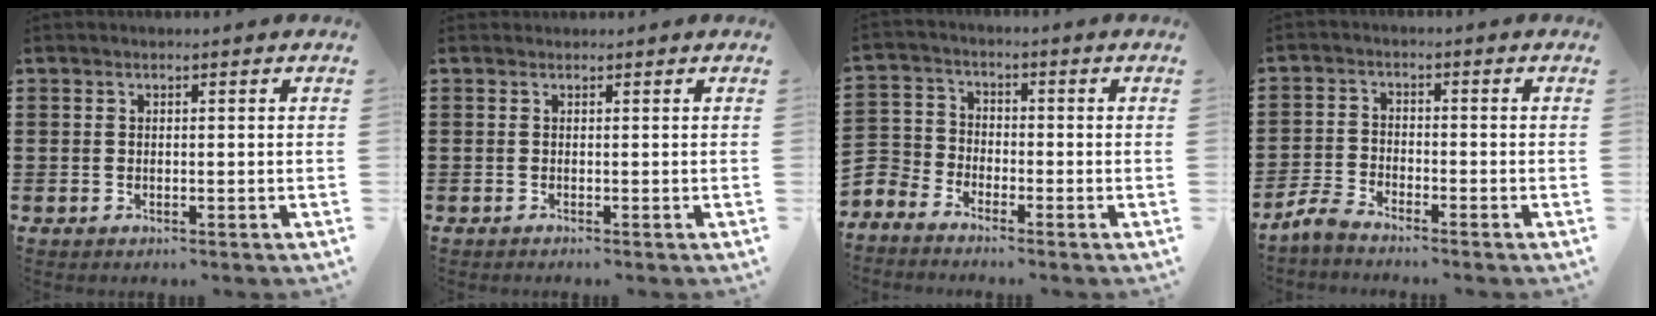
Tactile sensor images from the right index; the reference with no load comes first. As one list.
[{"total": 0.0}, {"total": 3.7, "force": [-3.4, 1.4, 0.0], "torque": [-0.033, -0.009, -0.082]}, {"total": 3.2, "force": [-3.1, 0.3, 0.8], "torque": [-0.038, -0.001, -0.070]}]